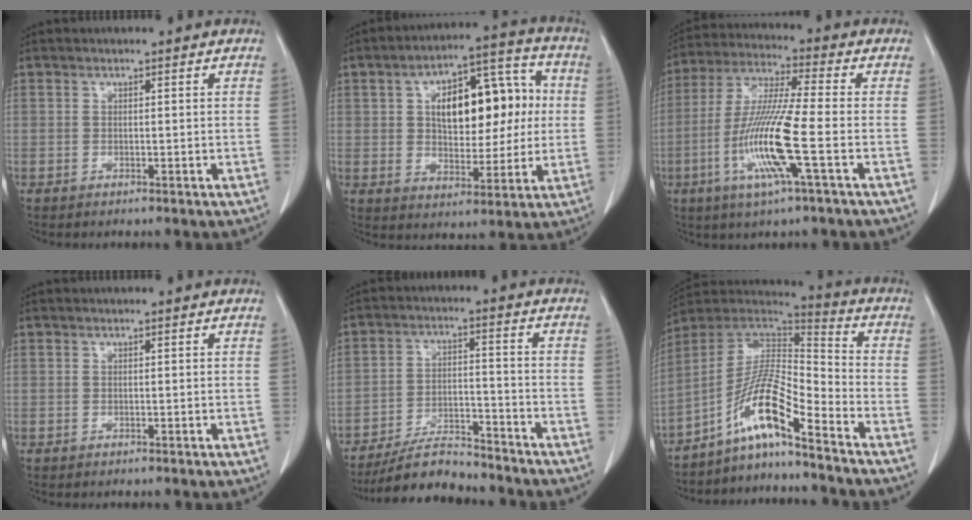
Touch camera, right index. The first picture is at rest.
{"total": 16.2, "force": [2.5, 8.0, 13.8], "torque": [-0.216, 0.040, 0.045]}
{"total": 13.3, "force": [-3.9, -0.2, 12.7], "torque": [-0.263, -0.012, -0.083]}
{"total": 0.0}
{"total": 9.7, "force": [-9.0, 1.5, 3.2], "torque": [-0.054, -0.008, -0.159]}
{"total": 11.3, "force": [-7.7, 0.4, 8.2], "torque": [-0.153, 0.015, -0.144]}